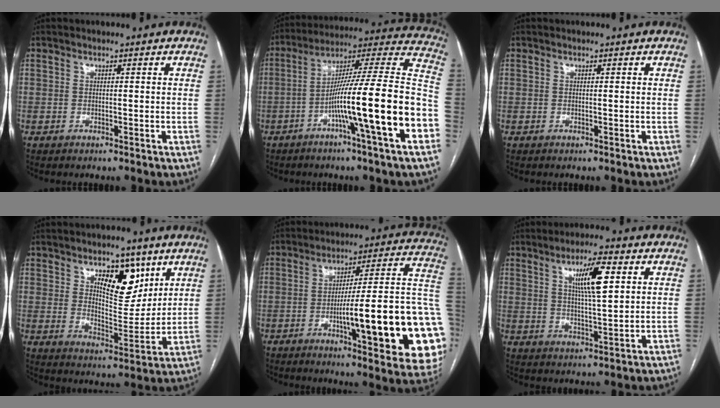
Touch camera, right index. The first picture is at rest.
{"total": 22.6, "force": [-7.2, -0.6, 21.4], "torque": [-0.282, 0.007, -0.123]}
{"total": 0.0}
{"total": 10.1, "force": [5.3, 4.4, 7.4], "torque": [-0.112, -0.004, 0.092]}
{"total": 26.7, "force": [-5.9, 3.1, 25.9], "torque": [-0.245, 0.005, -0.079]}
{"total": 8.3, "force": [3.1, 1.0, 7.6], "torque": [-0.134, 0.003, 0.054]}